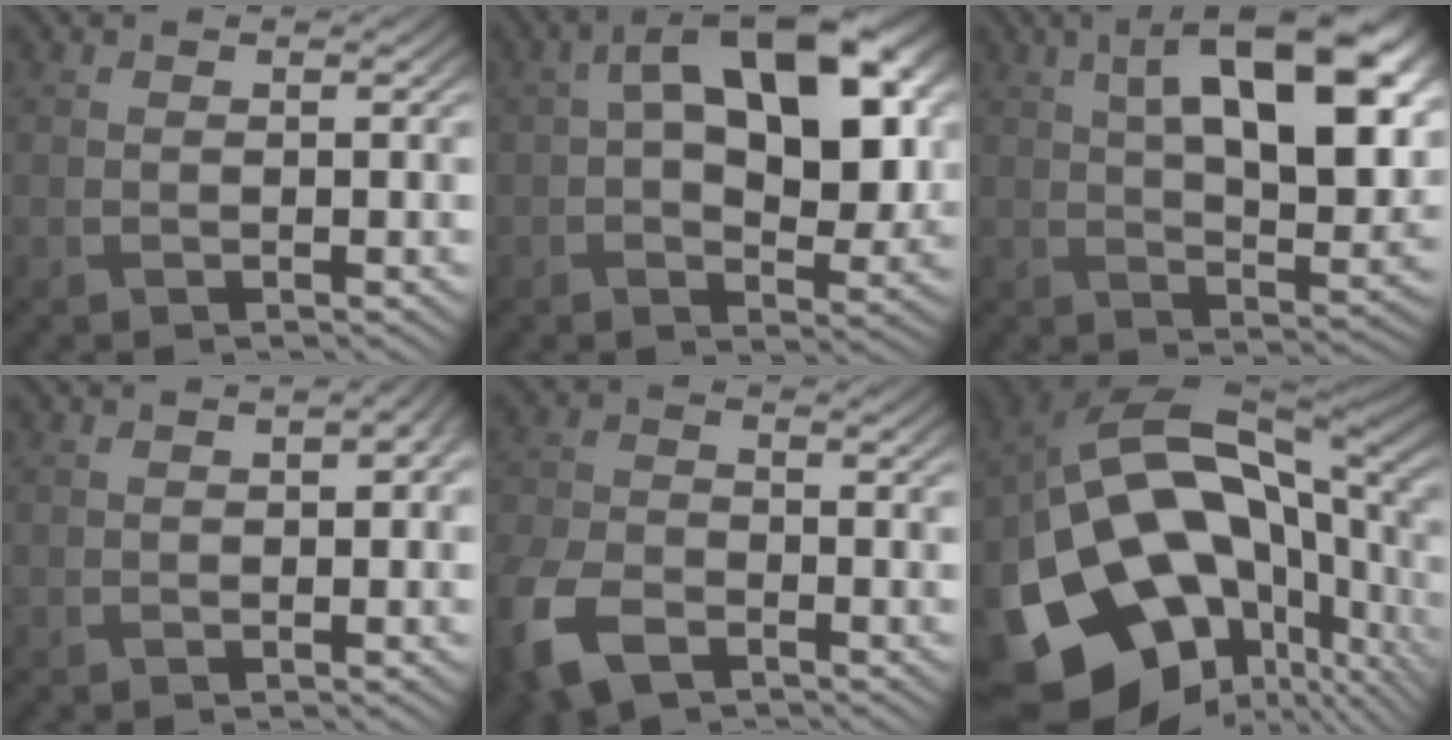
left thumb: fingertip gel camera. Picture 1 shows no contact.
{"total": 15.8, "force": [3.5, 8.5, 12.9], "torque": [-0.199, 0.005, 0.056]}
{"total": 16.4, "force": [5.3, 6.7, 14.0], "torque": [-0.210, 0.016, 0.071]}
{"total": 2.4, "force": [0.2, 1.3, 2.1], "torque": [-0.029, 0.001, 0.008]}
{"total": 9.2, "force": [-5.5, 5.1, 5.2], "torque": [-0.139, -0.032, -0.109]}
{"total": 21.2, "force": [-5.9, 14.4, 14.4], "torque": [-0.279, -0.069, -0.054]}